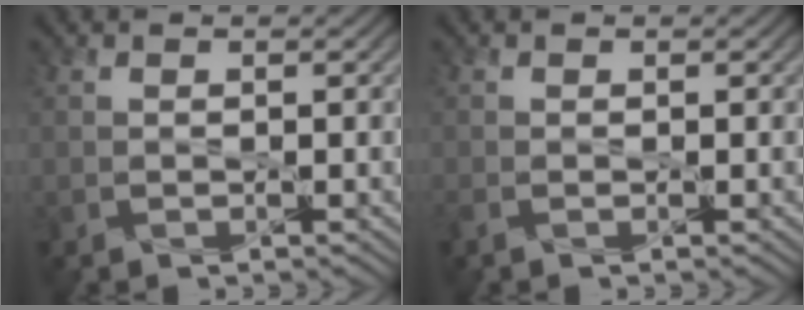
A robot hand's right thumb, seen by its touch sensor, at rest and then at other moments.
{"total": 0.8, "force": [-0.6, 0.2, 0.6], "torque": [-0.017, -0.004, -0.013]}